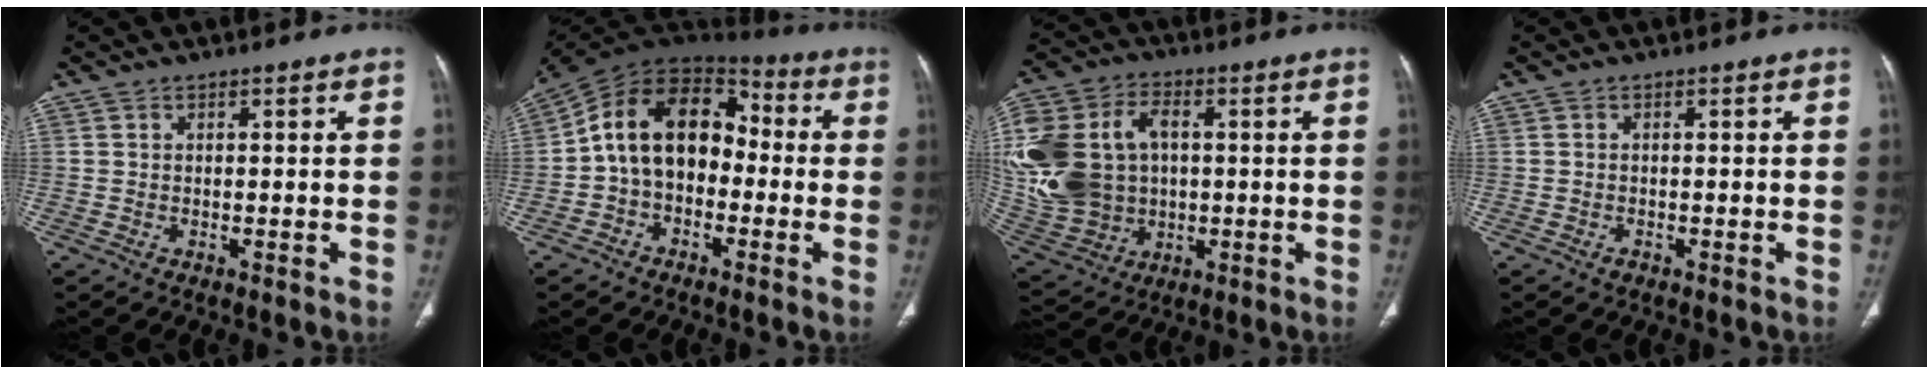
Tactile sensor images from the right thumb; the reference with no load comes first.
{"total": 15.4, "force": [-1.2, 10.9, 10.7], "torque": [-0.154, 0.054, -0.035]}
{"total": 22.8, "force": [1.8, 17.2, 14.9], "torque": [-0.335, 0.021, 0.055]}
{"total": 0.7, "force": [-0.5, 0.5, 0.3], "torque": [-0.004, 0.001, -0.008]}